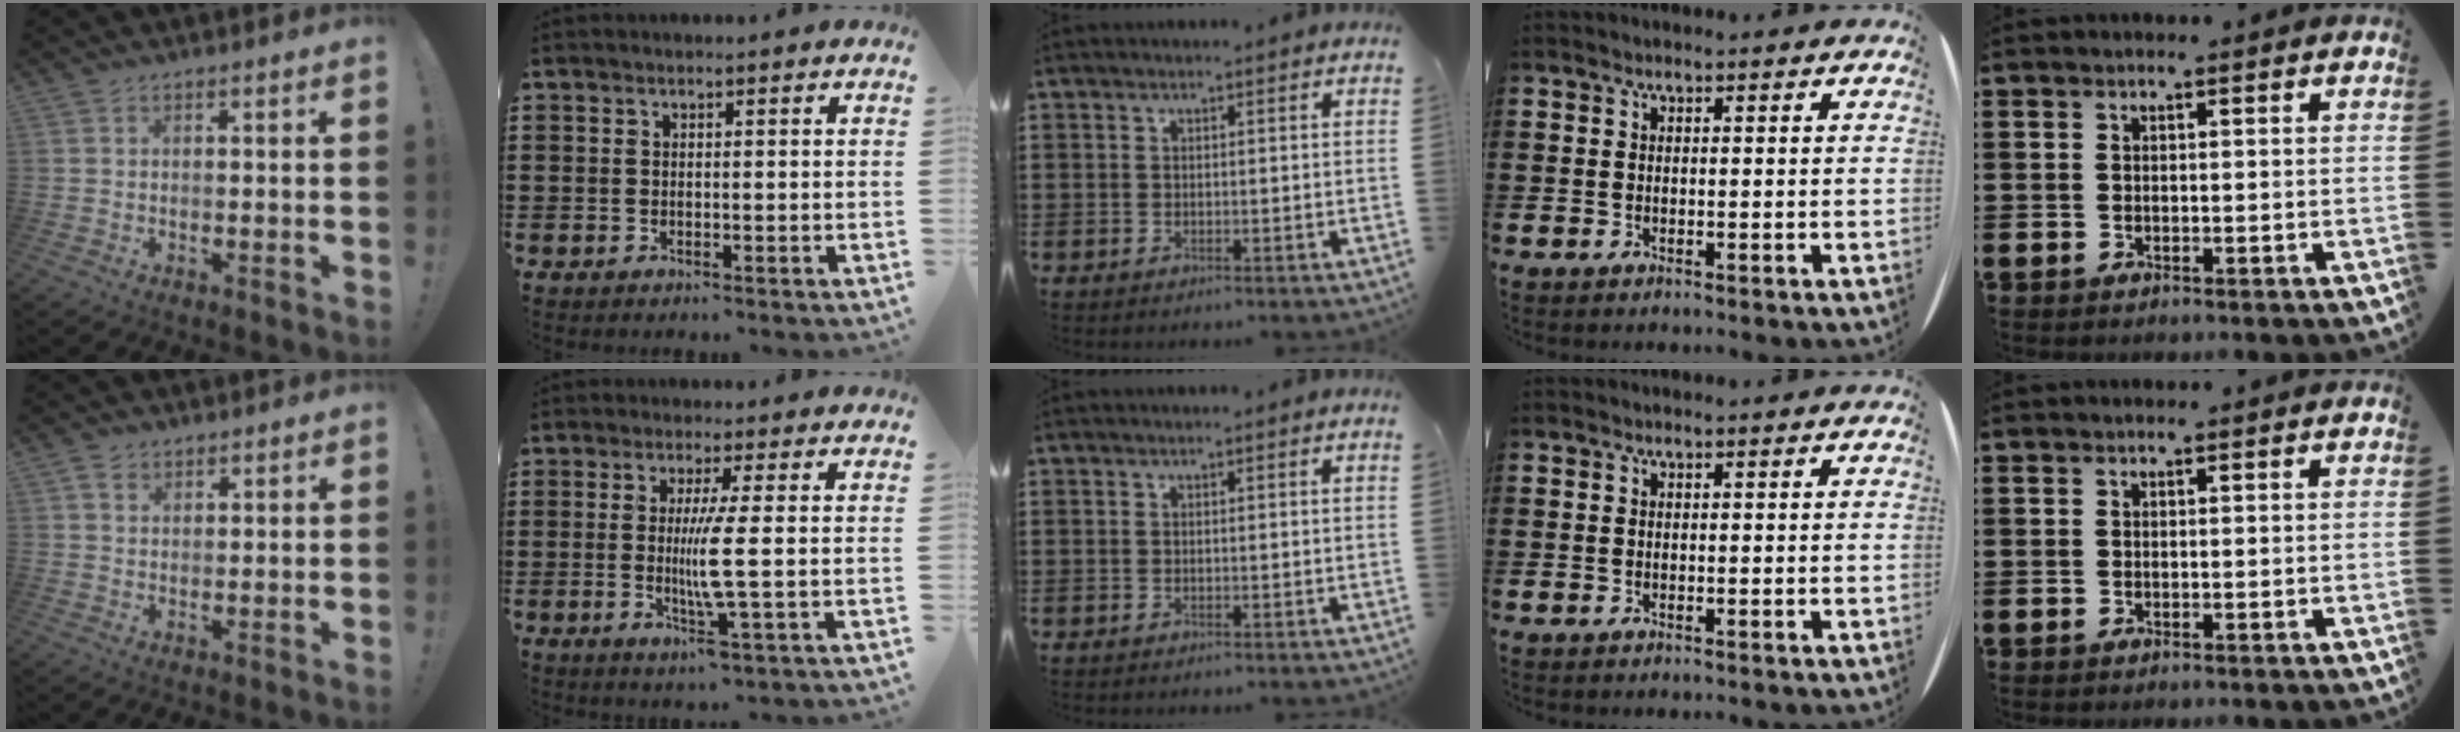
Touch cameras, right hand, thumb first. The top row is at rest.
{"thumb": {"total": 2.7, "force": [1.8, 1.8, 1.1], "torque": [-0.016, -0.003, 0.033]}, "index": {"total": 6.7, "force": [-0.5, -0.3, 6.6], "torque": [-0.141, -0.024, -0.018]}}